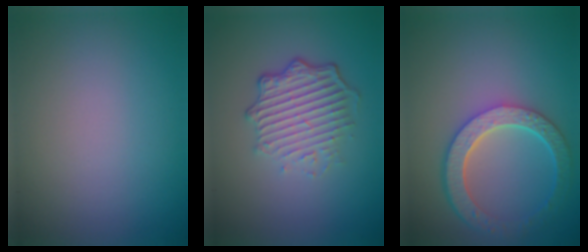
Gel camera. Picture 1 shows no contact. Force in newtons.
{"total": 5.2, "press": 3.6, "slide": 3.8}
{"total": 6.0, "press": 4.6, "slide": 3.9}